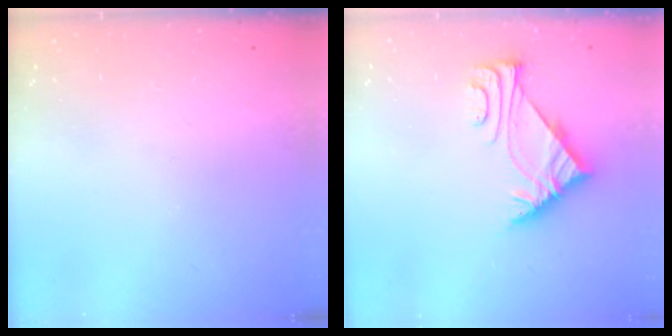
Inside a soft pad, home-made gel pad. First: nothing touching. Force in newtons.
{"total": 5.7, "press": 5.6, "slide": 0.9}